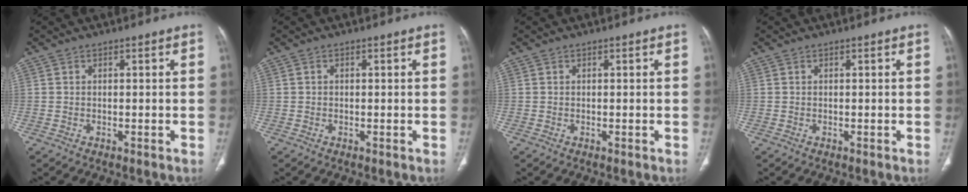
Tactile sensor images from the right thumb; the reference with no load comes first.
{"total": 0.0}
{"total": 0.0}
{"total": 0.0}